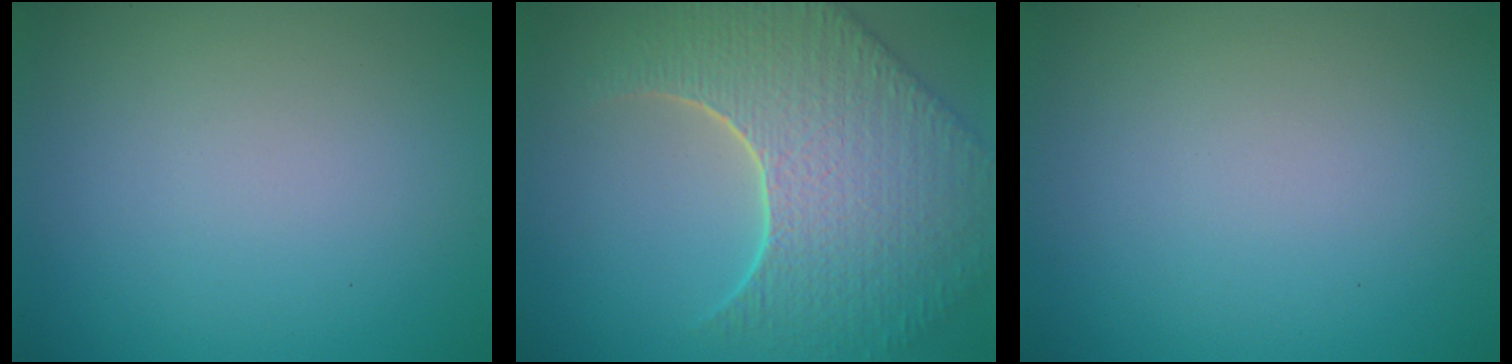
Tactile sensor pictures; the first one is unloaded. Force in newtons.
{"total": 9.4, "press": 6.6, "slide": 6.7}
{"total": 0.0}